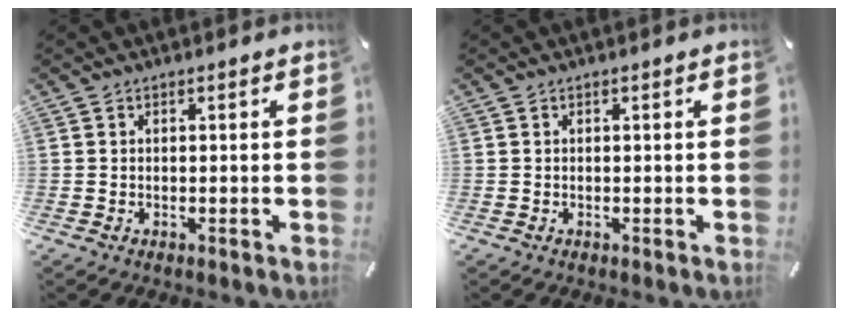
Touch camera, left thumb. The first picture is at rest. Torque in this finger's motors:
{"motor_torque": [0.02, 0.20, 0.06, 0.01, 0.03]}